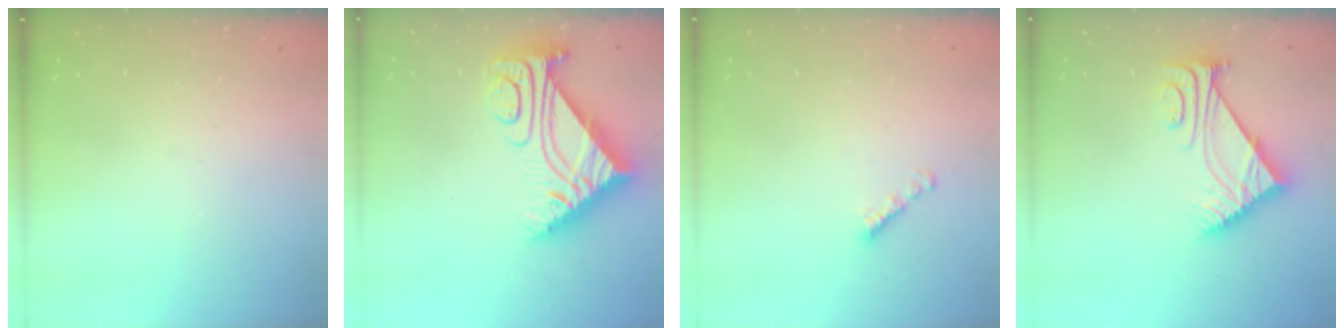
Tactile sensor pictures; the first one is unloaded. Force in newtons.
{"total": 11.1, "press": 11.0, "slide": 1.0}
{"total": 2.1, "press": 2.0, "slide": 0.7}
{"total": 8.1, "press": 8.0, "slide": 1.0}